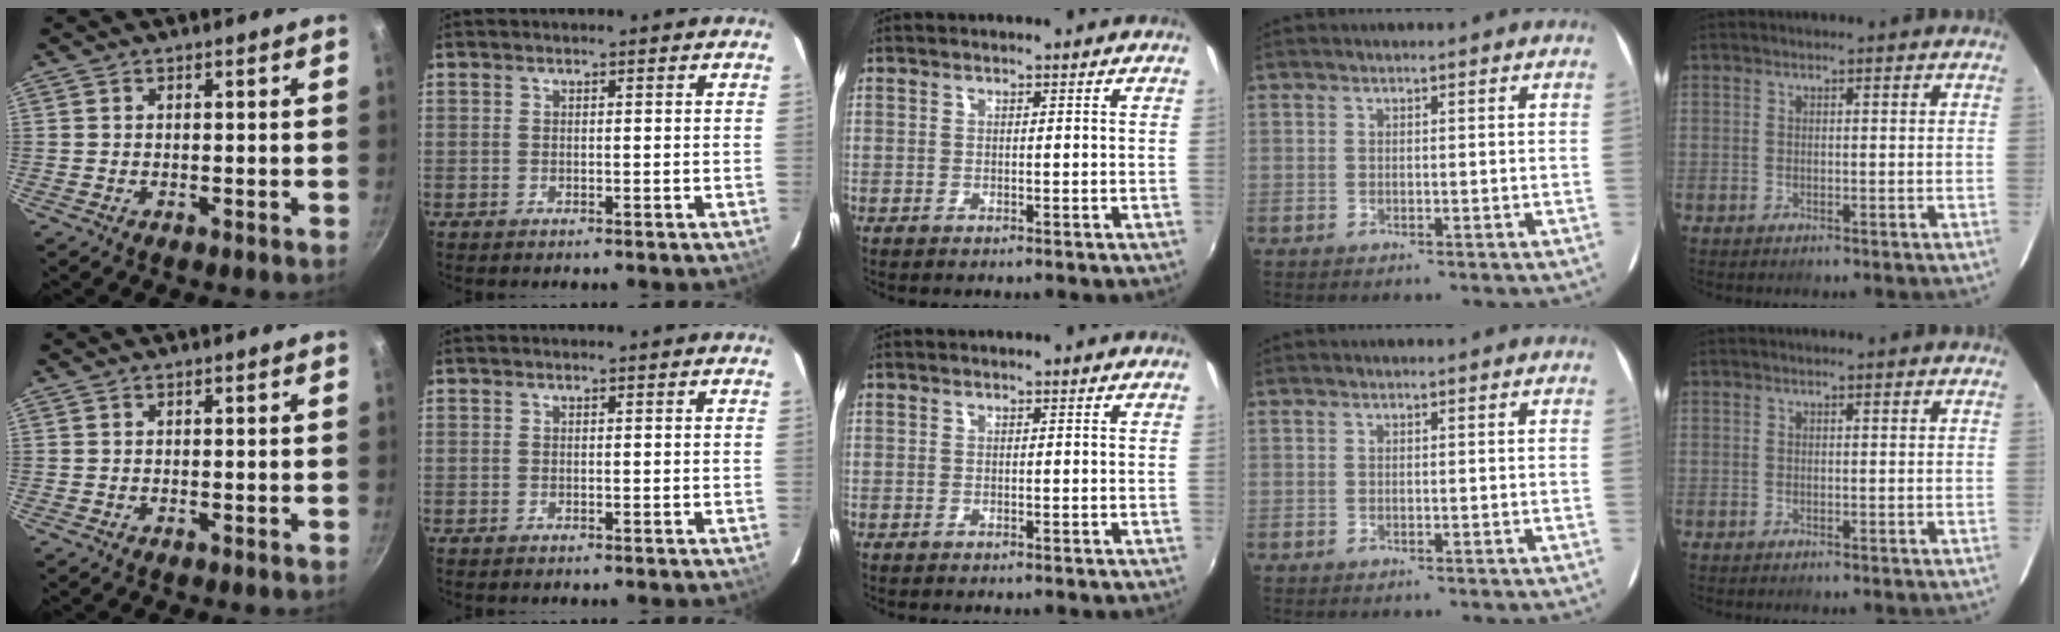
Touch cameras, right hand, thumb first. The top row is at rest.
{}